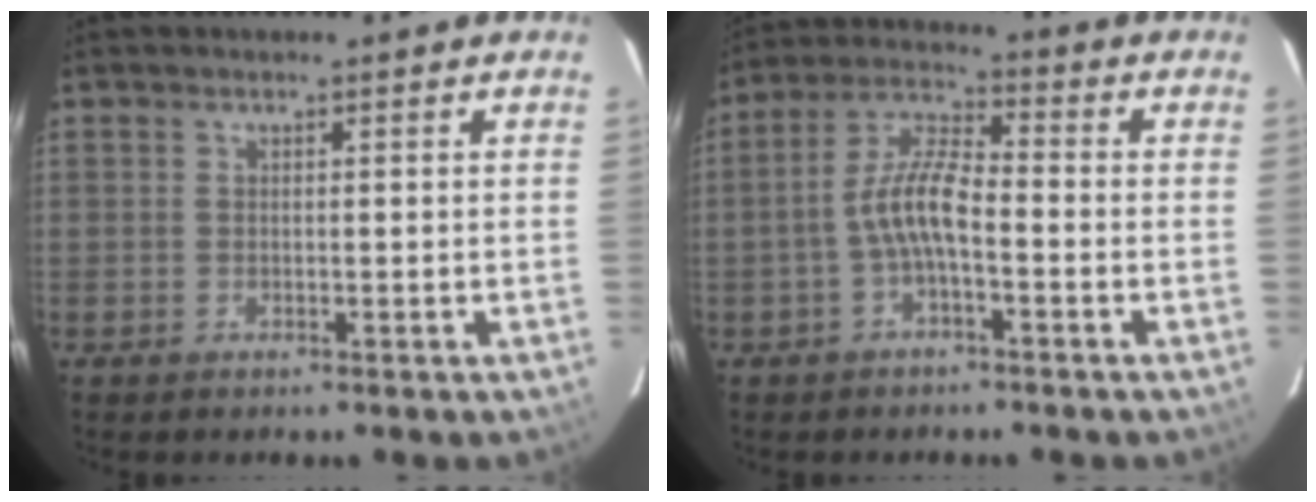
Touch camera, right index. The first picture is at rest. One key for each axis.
{"total": 7.1, "fx": -2.4, "fy": 2.0, "fz": 6.4, "tx": -0.139, "ty": 0.016, "tz": -0.046}